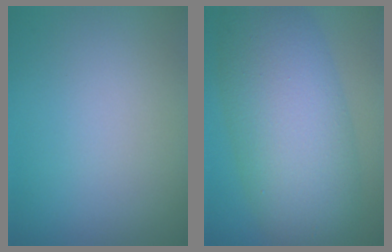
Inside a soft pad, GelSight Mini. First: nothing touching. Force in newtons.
{"total": 10.9, "press": 10.9, "slide": 0.1}